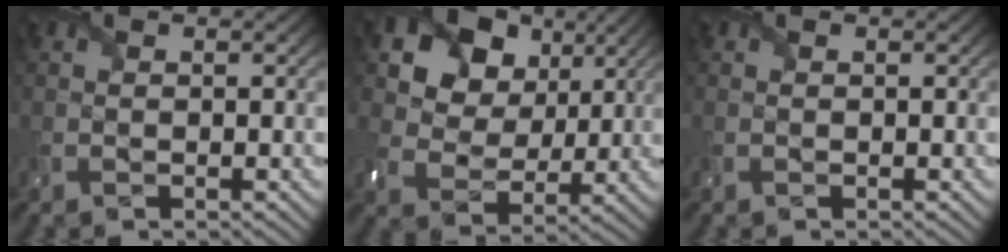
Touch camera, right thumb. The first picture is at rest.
{"total": 14.0, "force": [7.0, 10.2, 6.6], "torque": [-0.171, 0.024, 0.132]}
{"total": 0.0}